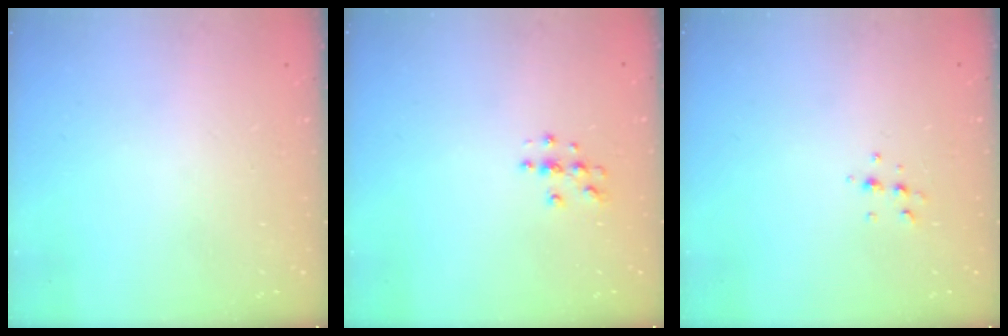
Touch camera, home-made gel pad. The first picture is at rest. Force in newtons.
{"total": 3.8, "press": 3.8, "slide": 0.5}
{"total": 4.9, "press": 4.8, "slide": 1.1}